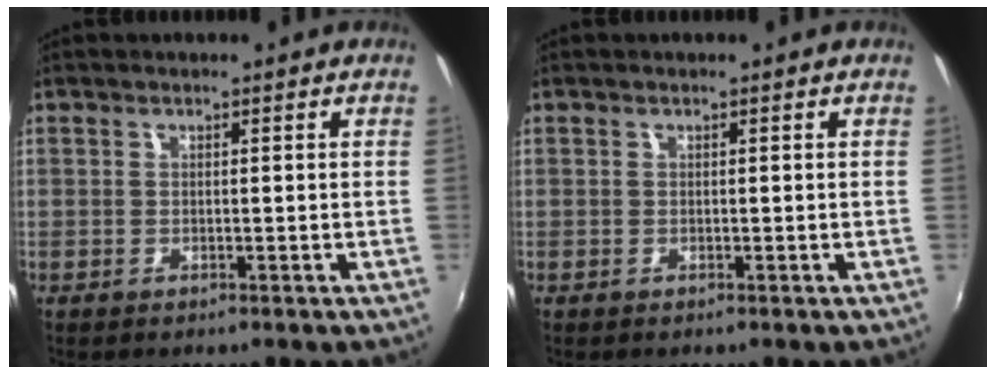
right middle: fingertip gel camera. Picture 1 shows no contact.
{"total": 0.0}